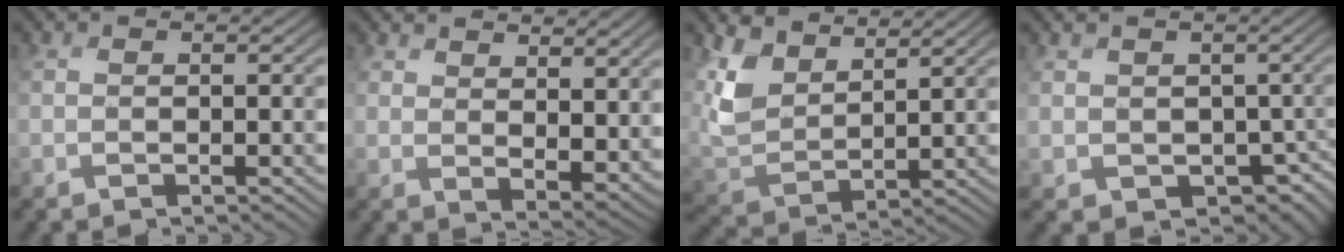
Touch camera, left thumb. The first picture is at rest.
{"total": 5.1, "force": [4.3, 1.4, 2.3], "torque": [-0.048, -0.013, 0.092]}
{"total": 6.2, "force": [5.4, 2.5, 1.6], "torque": [-0.081, 0.003, 0.124]}
{"total": 3.3, "force": [-0.3, 3.2, 0.5], "torque": [-0.024, -0.029, 0.011]}